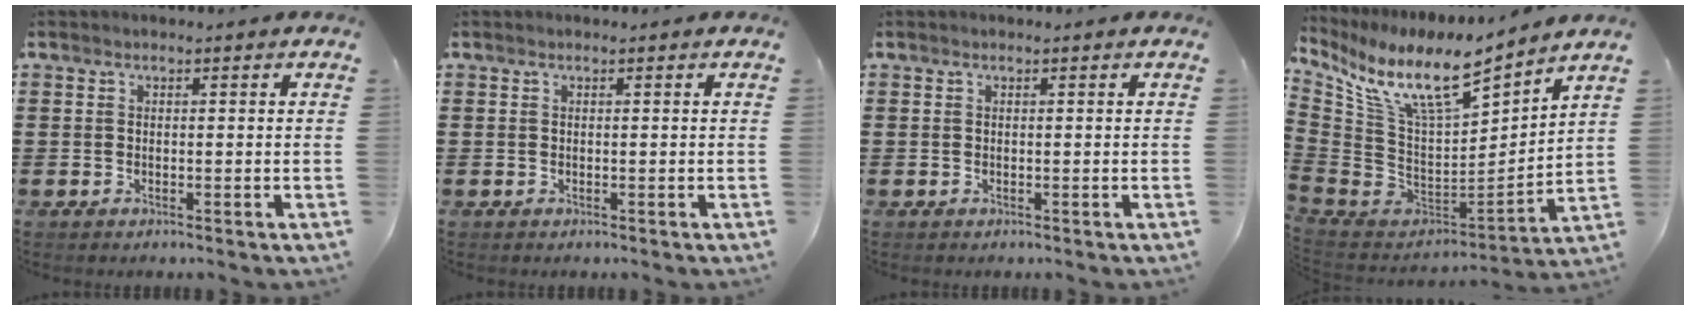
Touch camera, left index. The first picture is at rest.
{"total": 0.0}
{"total": 0.0}
{"total": 12.2, "force": [8.3, 2.6, 8.5], "torque": [-0.199, -0.067, 0.139]}